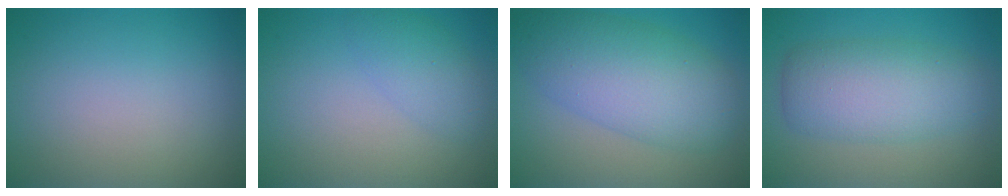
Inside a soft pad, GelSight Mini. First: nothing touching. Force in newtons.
{"total": 2.5, "press": 2.5, "slide": 0.1}
{"total": 8.3, "press": 8.3, "slide": 0.0}
{"total": 5.8, "press": 5.8, "slide": 0.2}